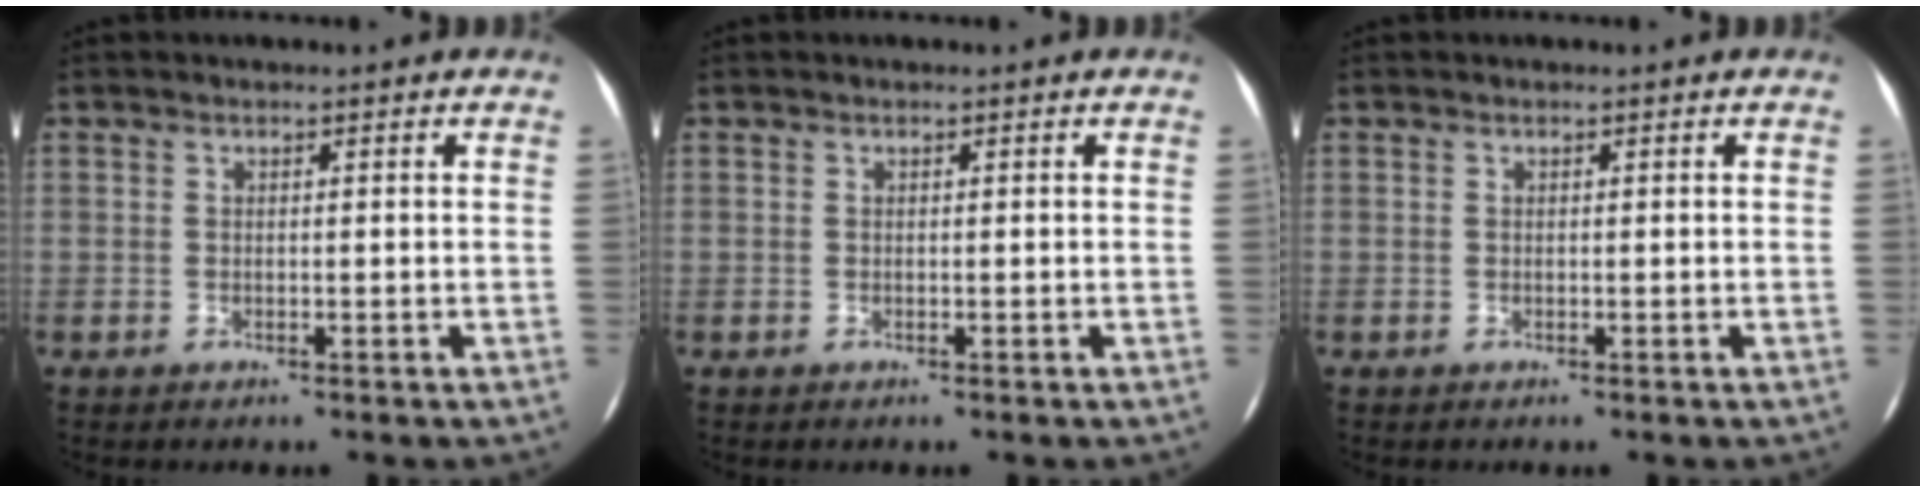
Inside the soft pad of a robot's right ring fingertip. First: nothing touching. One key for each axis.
{"total": 0.0}
{"total": 0.0}